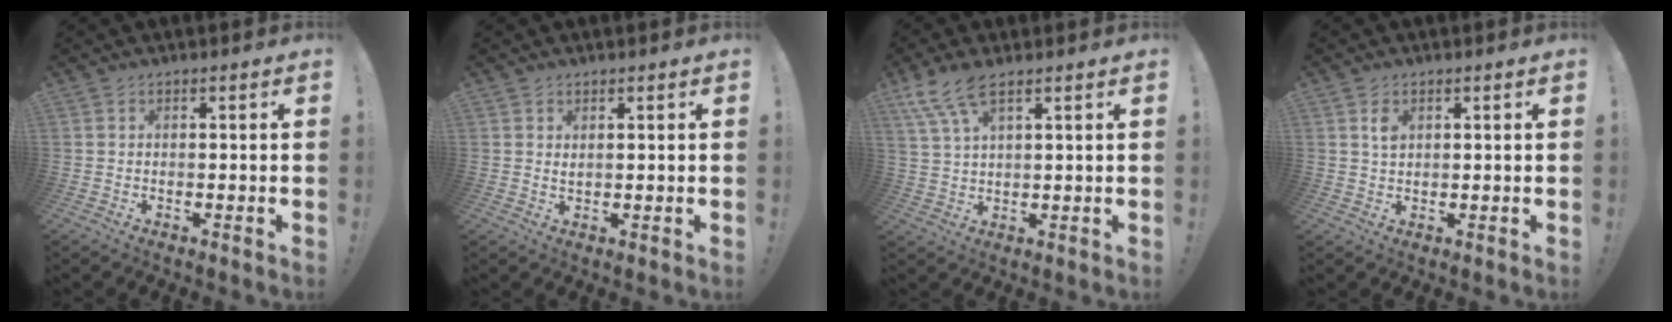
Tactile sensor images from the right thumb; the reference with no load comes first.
{"total": 1.2, "force": [0.9, 0.2, 0.7], "torque": [-0.007, -0.004, 0.016]}
{"total": 8.2, "force": [5.6, 2.4, 5.5], "torque": [-0.119, -0.015, 0.109]}
{"total": 3.1, "force": [1.3, 2.1, 1.8], "torque": [-0.017, -0.006, 0.019]}